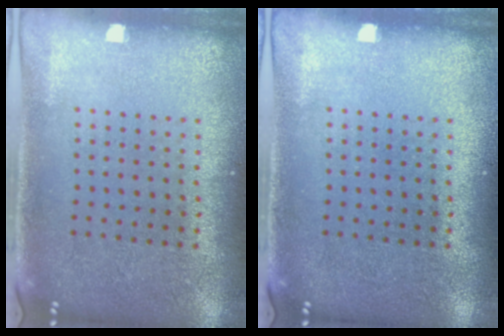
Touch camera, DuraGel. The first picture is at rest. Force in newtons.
{"total": 0.0}